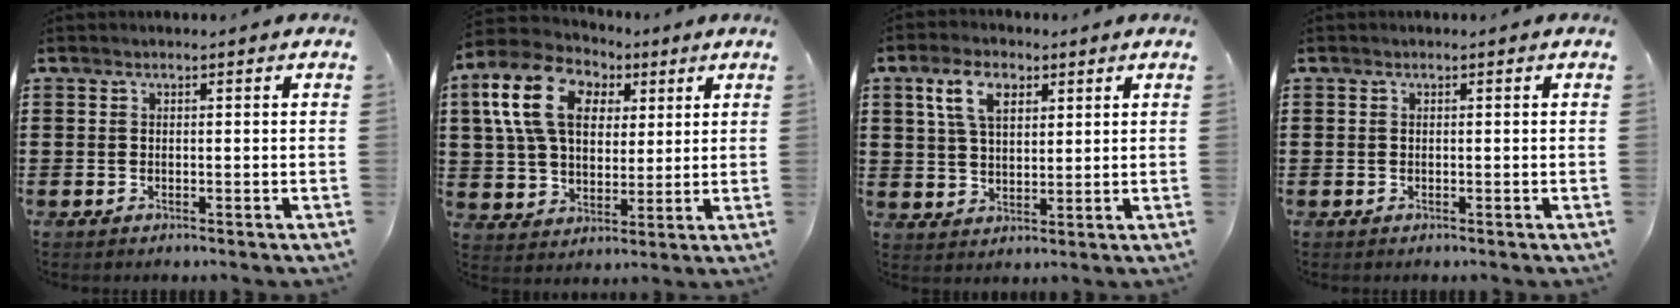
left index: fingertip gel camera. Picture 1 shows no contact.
{"total": 11.9, "force": [4.5, 8.1, 7.4], "torque": [-0.189, 0.021, 0.083]}
{"total": 6.6, "force": [3.4, 4.0, 4.0], "torque": [-0.088, 0.013, 0.060]}
{"total": 0.0}